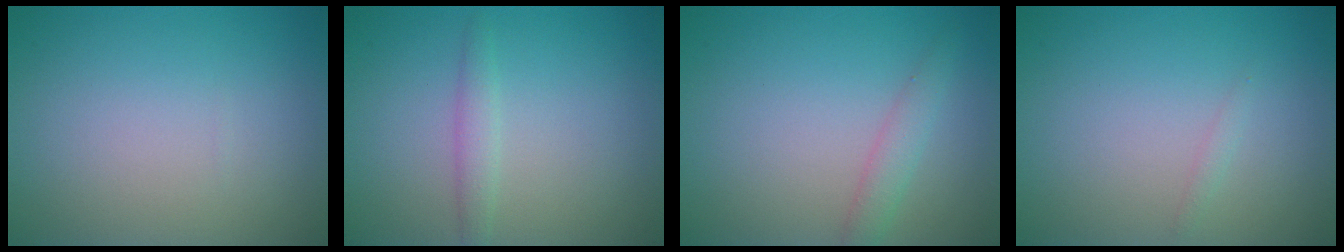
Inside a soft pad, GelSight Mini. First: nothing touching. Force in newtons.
{"total": 1.4, "press": 1.4, "slide": 0.0}
{"total": 1.7, "press": 1.7, "slide": 0.1}
{"total": 0.6, "press": 0.6, "slide": 0.0}